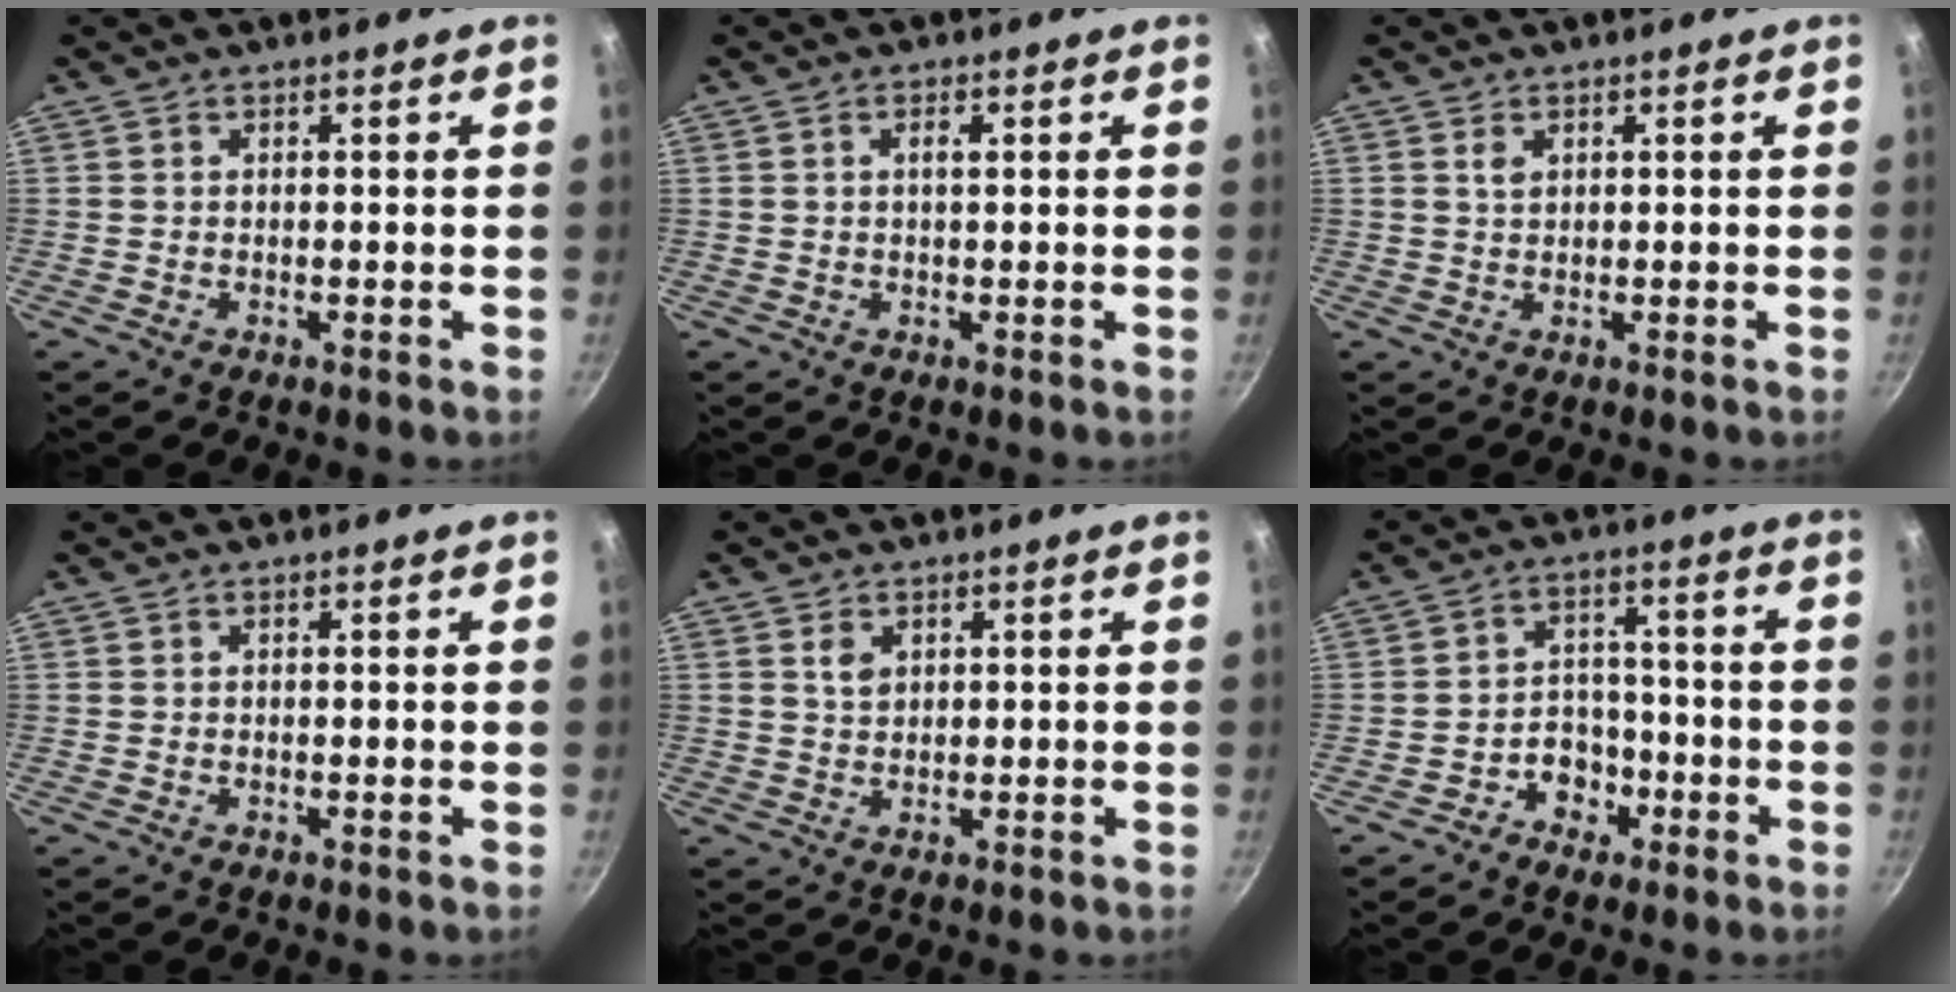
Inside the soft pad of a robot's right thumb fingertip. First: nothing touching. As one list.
[{"total": 1.4, "force": [0.4, 0.3, 1.3], "torque": [-0.022, 0.002, 0.007]}, {"total": 1.5, "force": [0.7, 1.0, 1.0], "torque": [-0.016, -0.002, 0.014]}, {"total": 0.0}, {"total": 2.4, "force": [1.0, 1.8, 1.4], "torque": [-0.018, -0.003, 0.020]}, {"total": 6.2, "force": [-3.1, 5.0, 2.1], "torque": [0.004, 0.039, -0.047]}]